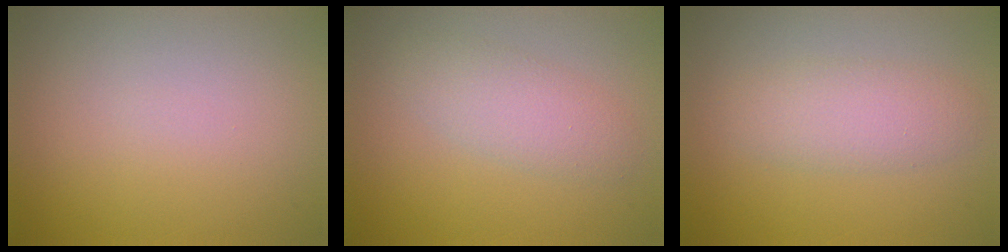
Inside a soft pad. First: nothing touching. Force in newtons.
{"total": 2.8, "press": 2.8, "slide": 0.0}
{"total": 3.0, "press": 3.0, "slide": 0.1}